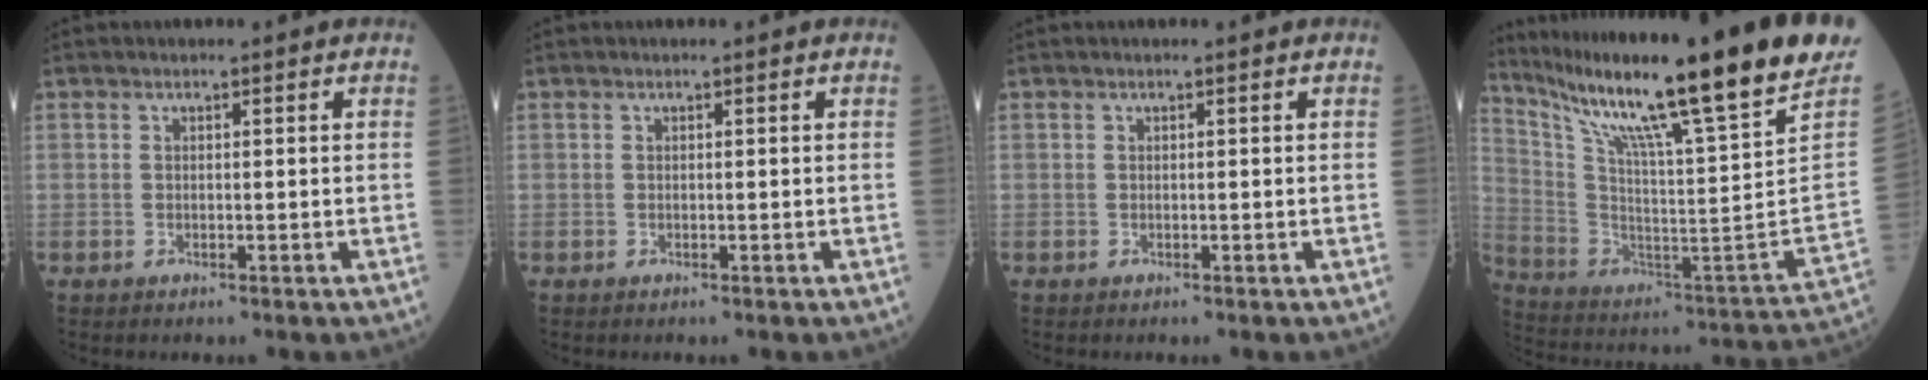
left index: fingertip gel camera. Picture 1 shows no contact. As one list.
[{"total": 0.0}, {"total": 0.0}, {"total": 30.3, "force": [22.1, -1.6, 20.7], "torque": [-0.356, -0.075, 0.340]}]